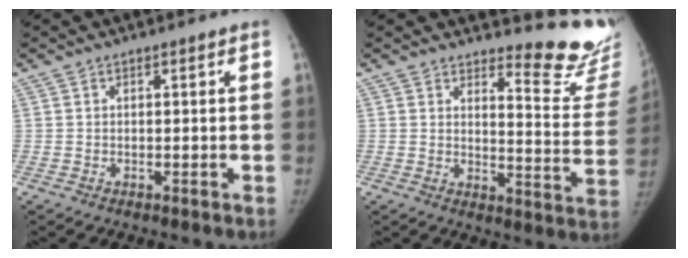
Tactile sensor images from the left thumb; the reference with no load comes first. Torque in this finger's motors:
{"motor_torque": [1.13, -0.23, 0.65, -1.14, 0.07]}